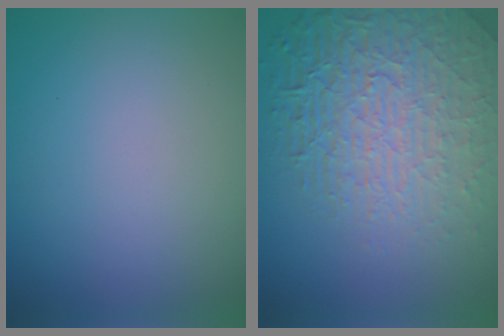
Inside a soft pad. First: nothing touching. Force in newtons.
{"total": 8.7, "press": 5.9, "slide": 6.4}